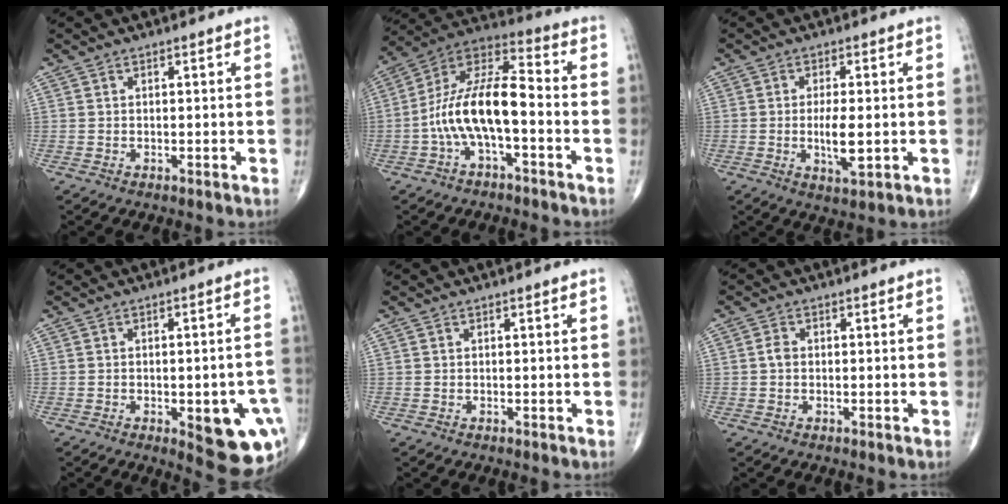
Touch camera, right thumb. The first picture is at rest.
{"total": 14.4, "force": [-3.4, 5.7, 12.8], "torque": [-0.244, 0.057, -0.069]}
{"total": 6.0, "force": [-0.7, 1.9, 5.6], "torque": [-0.101, -0.012, -0.012]}
{"total": 13.9, "force": [-4.2, 5.3, 12.1], "torque": [-0.113, 0.011, -0.031]}
{"total": 0.0}
{"total": 1.6, "force": [-0.1, 1.2, 1.0], "torque": [-0.015, 0.003, -0.004]}